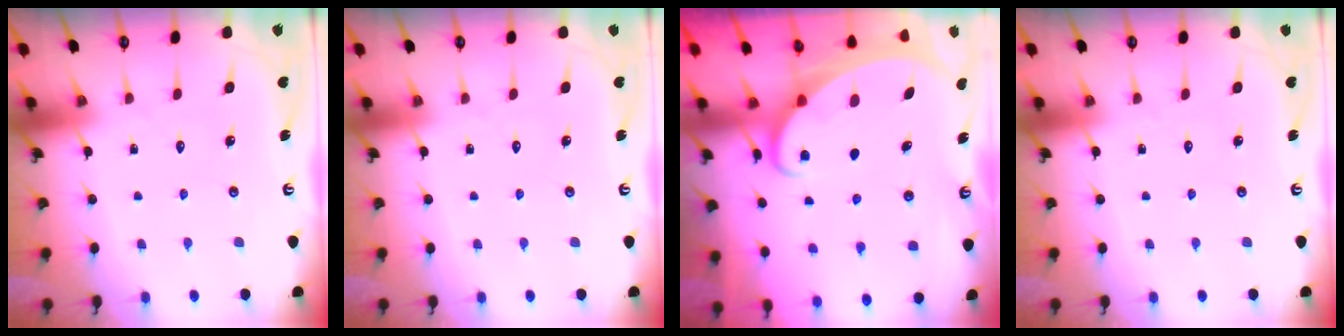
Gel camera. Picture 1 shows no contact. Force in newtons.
{"total": 0.0}
{"total": 2.7, "press": 2.7, "slide": 0.3}
{"total": 0.0}